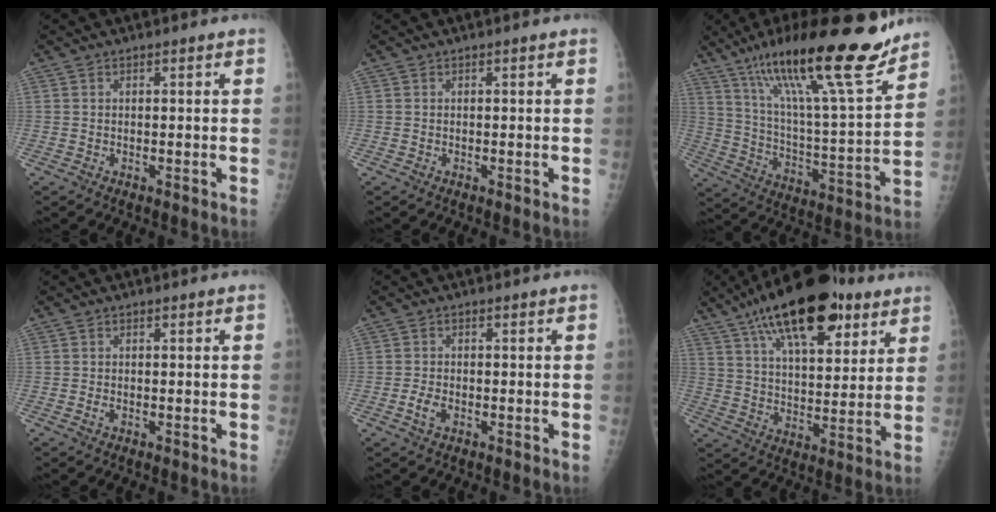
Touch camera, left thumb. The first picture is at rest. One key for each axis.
{"total": 0.0}
{"total": 25.4, "fx": 17.7, "fy": 4.0, "fz": 17.8, "tx": -0.276, "ty": -0.067, "tz": 0.297}
{"total": 0.7, "fx": -0.2, "fy": 0.4, "fz": 0.5, "tx": -0.008, "ty": -0.001, "tz": -0.004}
{"total": 2.5, "fx": -0.9, "fy": 1.5, "fz": 1.8, "tx": -0.034, "ty": 0.002, "tz": -0.018}
{"total": 23.2, "fx": 13.5, "fy": 9.8, "fz": 16.1, "tx": -0.236, "ty": -0.023, "tz": 0.219}